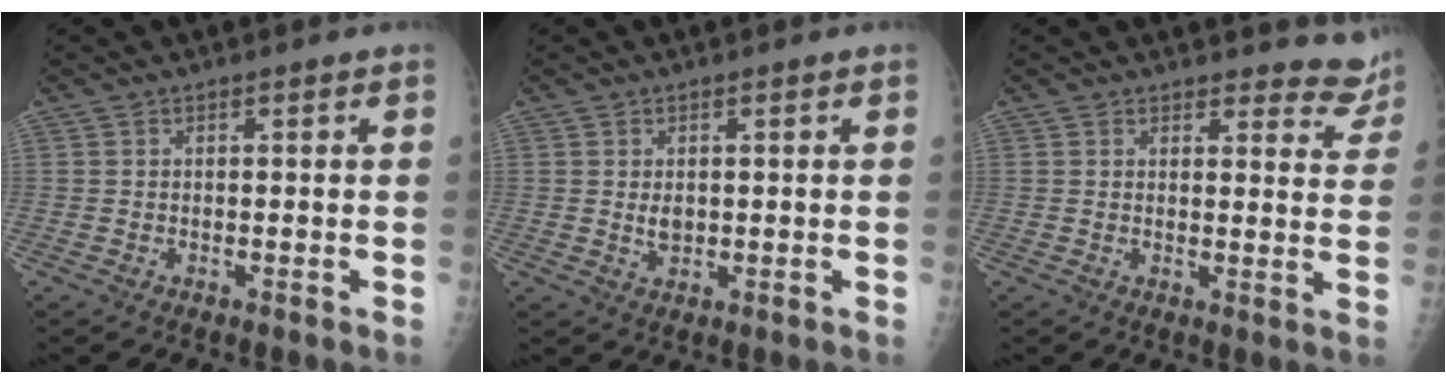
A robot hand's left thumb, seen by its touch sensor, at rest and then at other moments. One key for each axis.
{"total": 2.2, "fx": 0.5, "fy": 1.4, "fz": 1.6, "tx": -0.024, "ty": -0.006, "tz": 0.013}
{"total": 7.5, "fx": 7.1, "fy": 2.3, "fz": 0.0, "tx": 0.041, "ty": -0.052, "tz": 0.058}